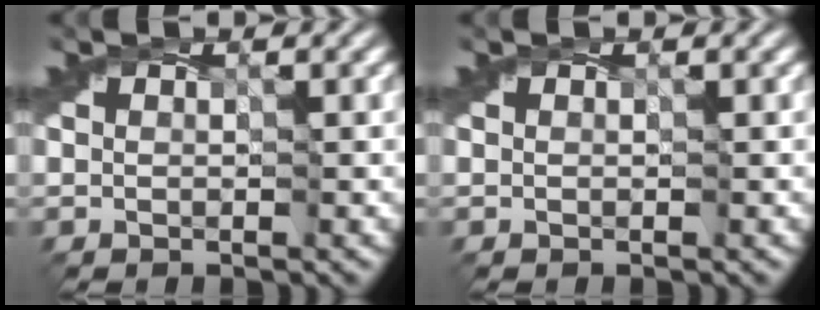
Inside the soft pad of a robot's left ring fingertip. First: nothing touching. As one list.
[{"total": 0.0}]